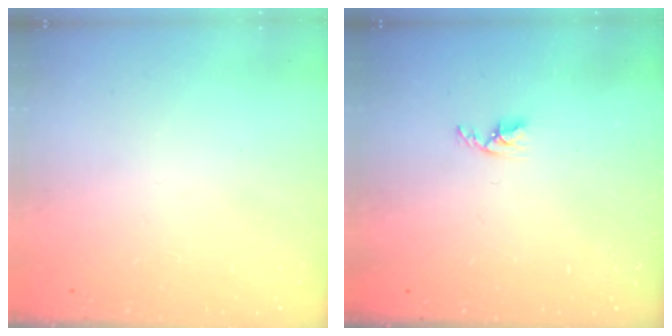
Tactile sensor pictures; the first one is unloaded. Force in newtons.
{"total": 3.3, "press": 3.2, "slide": 0.5}